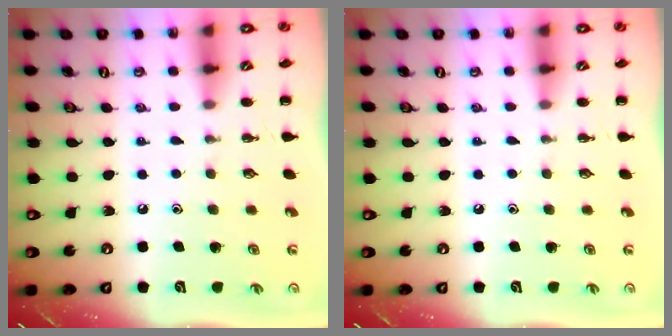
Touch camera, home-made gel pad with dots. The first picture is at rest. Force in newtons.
{"total": 0.0}